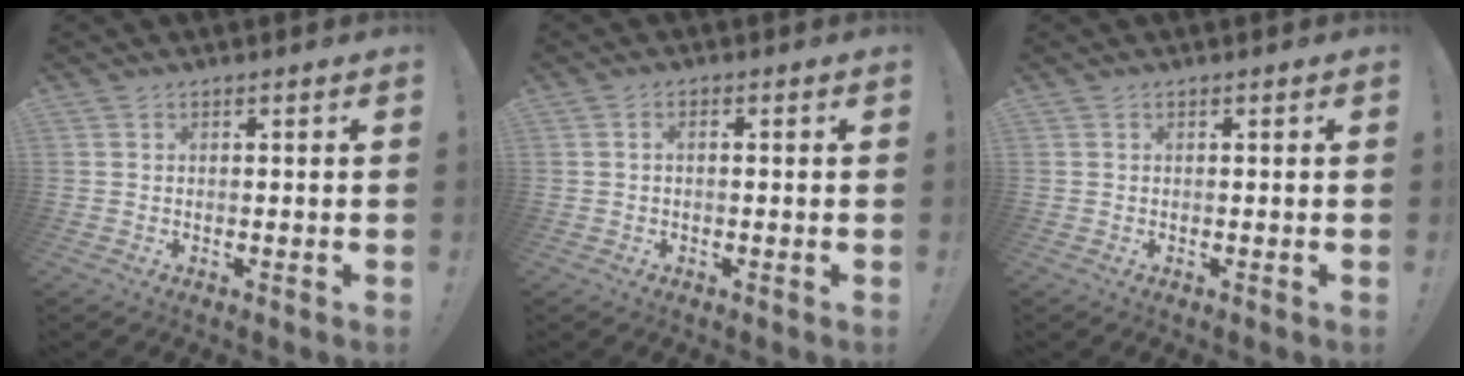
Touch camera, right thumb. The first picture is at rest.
{"total": 1.2, "force": [-0.5, 0.4, 1.0], "torque": [-0.021, 0.004, -0.008]}
{"total": 0.0}